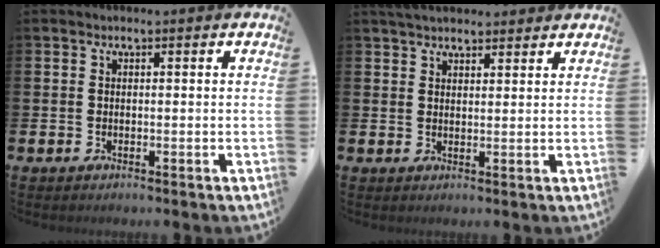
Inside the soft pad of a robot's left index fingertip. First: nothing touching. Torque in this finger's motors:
{"motor_torque": [1.10, -1.04, 0.23, 0.14]}